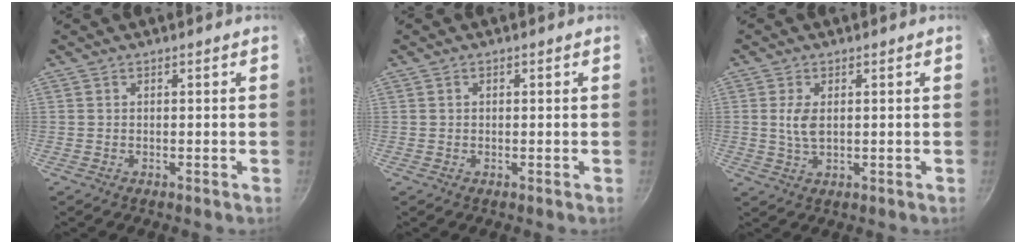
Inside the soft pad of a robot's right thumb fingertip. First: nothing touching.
{"total": 0.6, "force": [0.1, 0.5, 0.3], "torque": [-0.003, 0.005, 0.002]}
{"total": 4.0, "force": [0.6, 2.2, 3.3], "torque": [-0.065, -0.003, 0.014]}